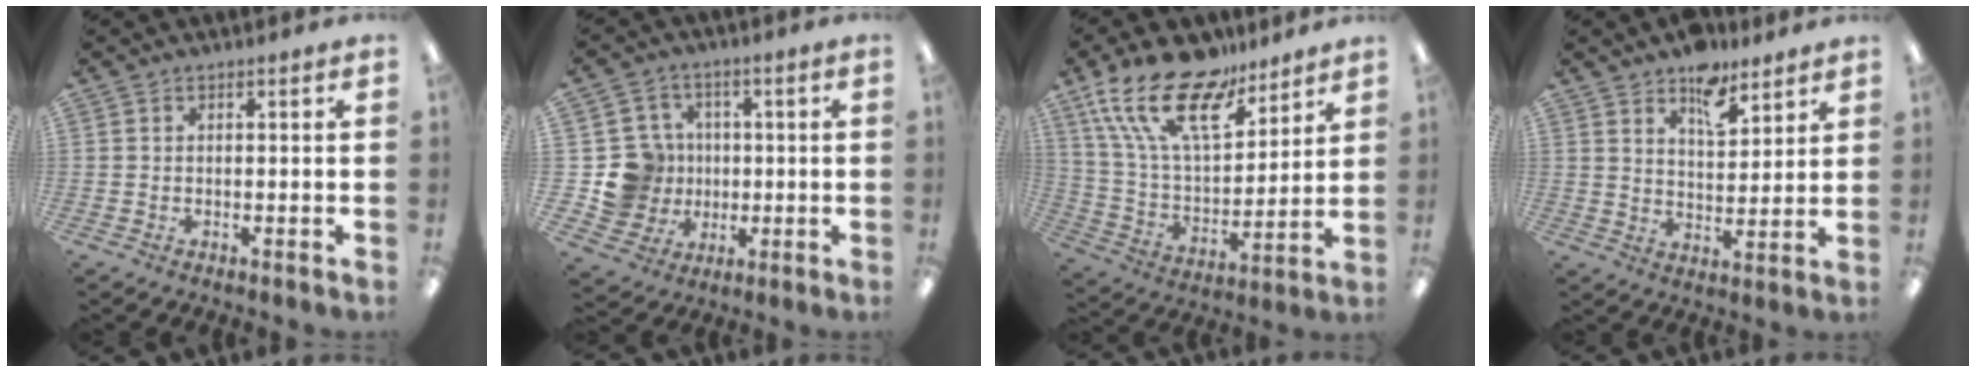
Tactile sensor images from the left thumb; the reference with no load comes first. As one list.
[{"total": 12.2, "force": [-0.3, 11.7, 3.2], "torque": [-0.079, 0.015, 0.008]}, {"total": 21.0, "force": [13.9, 9.4, 12.7], "torque": [-0.250, -0.074, 0.252]}, {"total": 9.1, "force": [6.6, 4.5, 4.4], "torque": [-0.051, -0.036, 0.113]}]